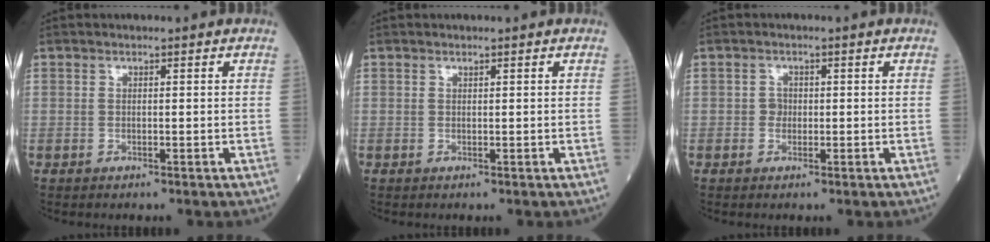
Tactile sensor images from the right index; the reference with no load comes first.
{"total": 0.0}
{"total": 1.0, "force": [-0.1, 1.0, 0.4], "torque": [-0.003, 0.003, -0.002]}